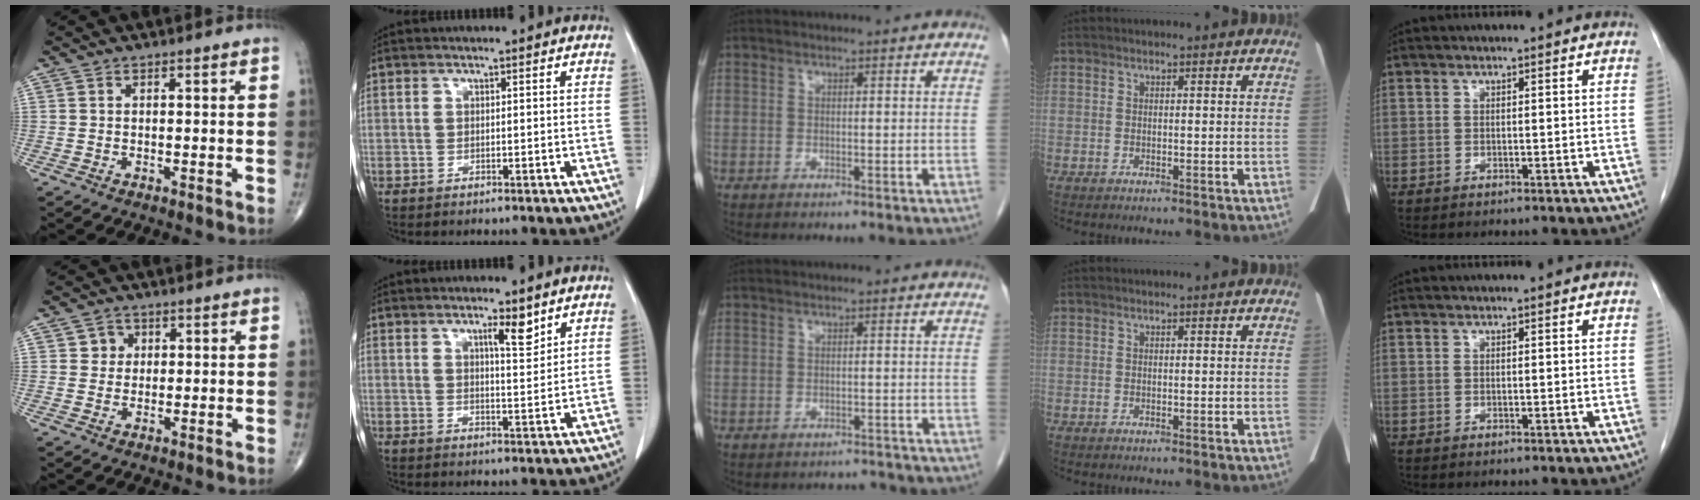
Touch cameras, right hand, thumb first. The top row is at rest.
{"thumb": {"total": 2.8, "force": [0.7, 2.7, 0.6], "torque": [0.010, 0.001, 0.005]}, "index": {"total": 4.2, "force": [2.8, 0.7, 3.0], "torque": [-0.049, -0.003, 0.046]}, "middle": {"total": 2.5, "force": [-2.4, 0.7, -0.7], "torque": [0.013, 0.004, -0.030]}}